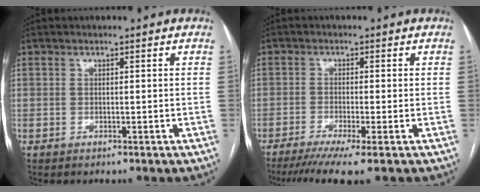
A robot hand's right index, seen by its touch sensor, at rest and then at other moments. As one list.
[{"total": 7.1, "force": [-5.0, -0.4, 5.1], "torque": [-0.078, -0.015, -0.081]}]